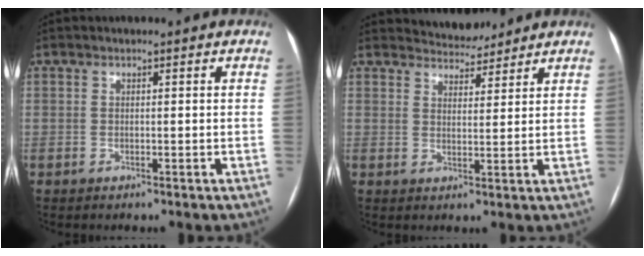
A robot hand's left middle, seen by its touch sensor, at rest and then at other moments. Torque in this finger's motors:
{"motor_torque": [0.00, -0.06, -0.03, -0.01]}